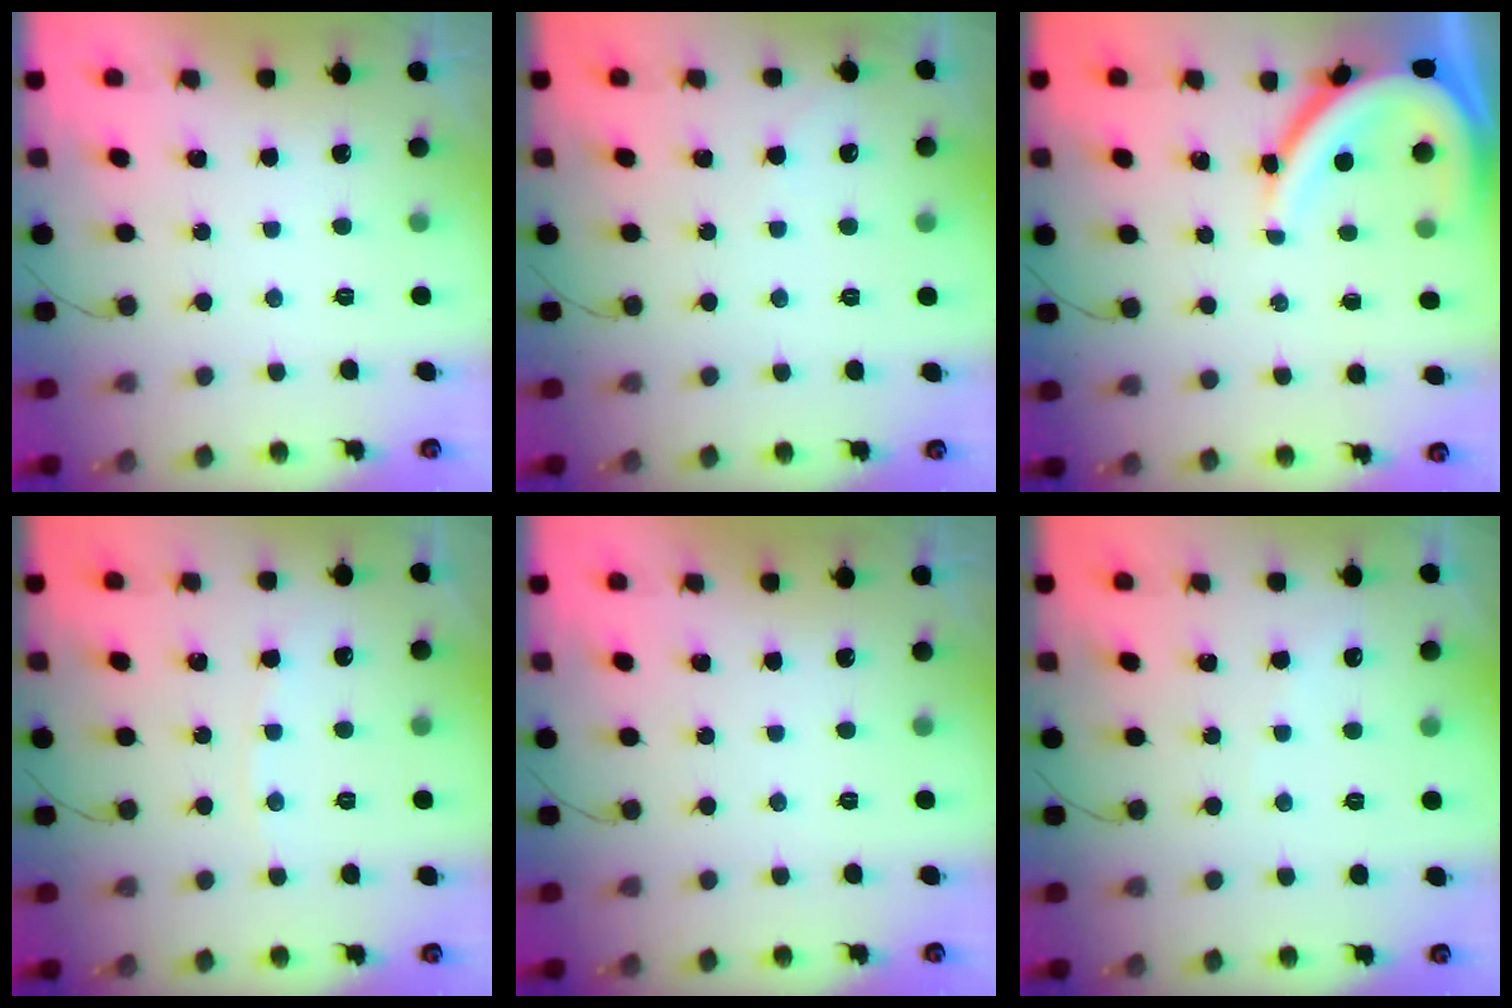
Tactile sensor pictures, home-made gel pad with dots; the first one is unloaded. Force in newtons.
{"total": 2.9, "press": 2.9, "slide": 0.4}
{"total": 10.9, "press": 10.8, "slide": 1.1}
{"total": 3.9, "press": 3.8, "slide": 0.6}
{"total": 0.0}
{"total": 2.0, "press": 2.0, "slide": 0.3}